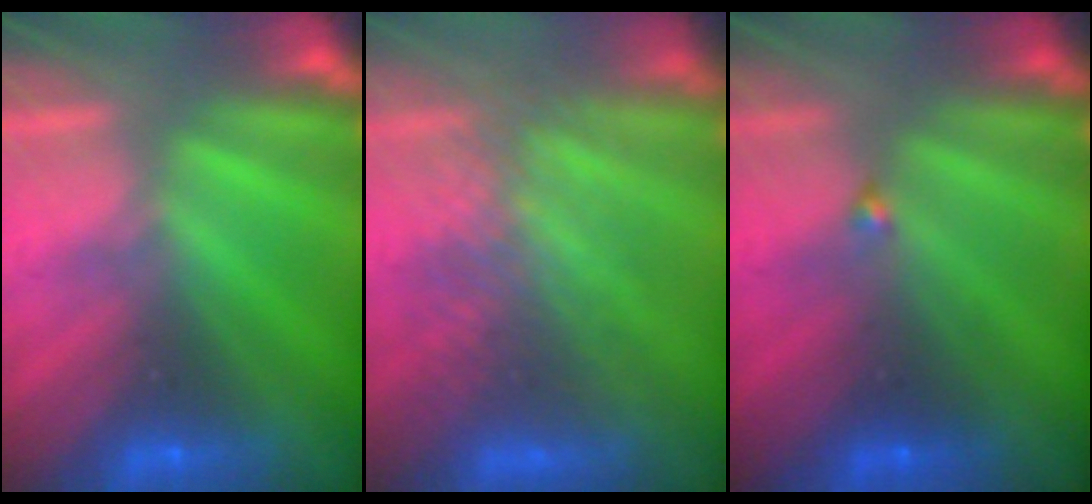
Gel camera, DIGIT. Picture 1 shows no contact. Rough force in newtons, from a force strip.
{"total": 3.5}
{"total": 1.9}